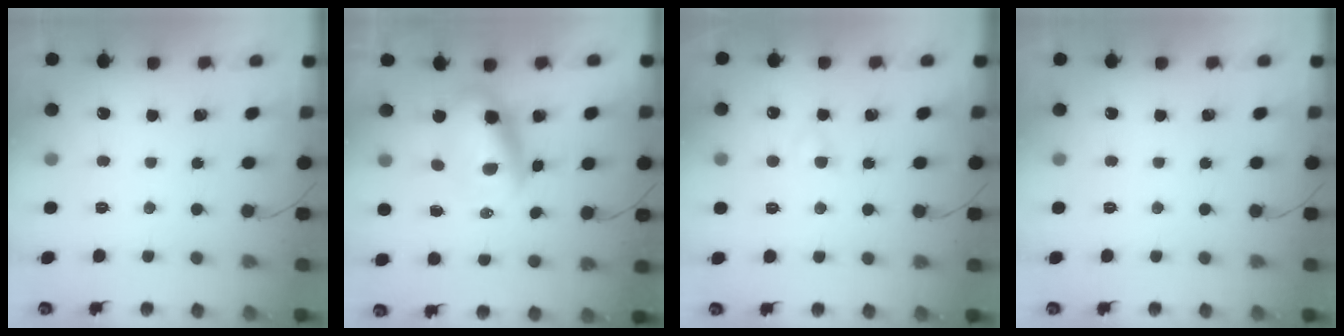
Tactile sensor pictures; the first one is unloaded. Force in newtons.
{"total": 7.3, "press": 7.0, "slide": 1.8}
{"total": 1.3, "press": 1.1, "slide": 0.7}
{"total": 0.0}